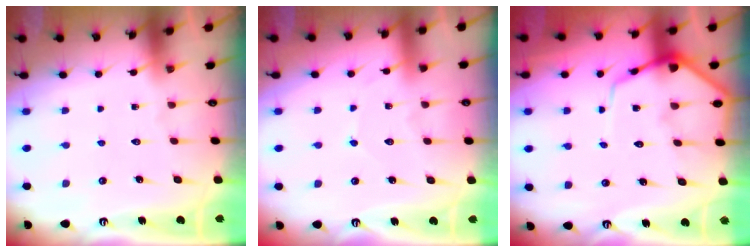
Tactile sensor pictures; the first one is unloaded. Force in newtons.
{"total": 3.9, "press": 3.9, "slide": 0.4}
{"total": 8.5, "press": 8.5, "slide": 0.8}